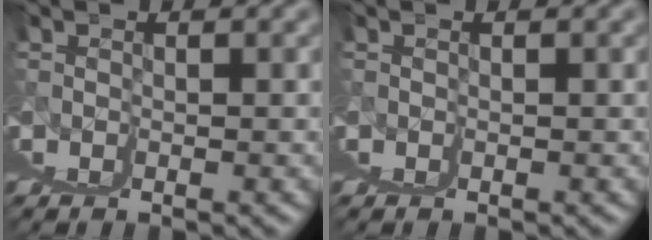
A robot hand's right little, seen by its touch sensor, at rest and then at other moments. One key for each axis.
{"total": 0.0}